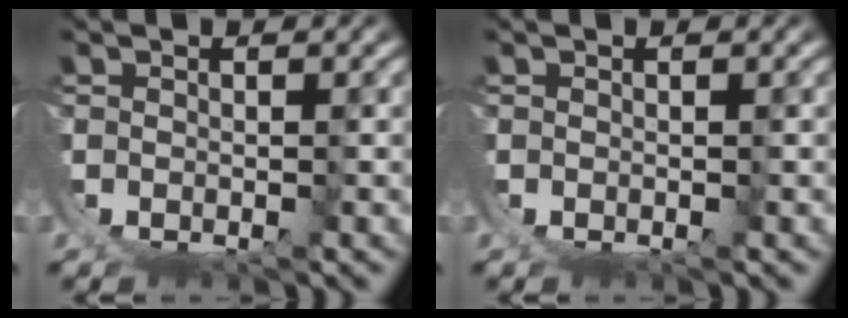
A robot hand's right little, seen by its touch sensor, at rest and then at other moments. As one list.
[{"total": 0.0}]